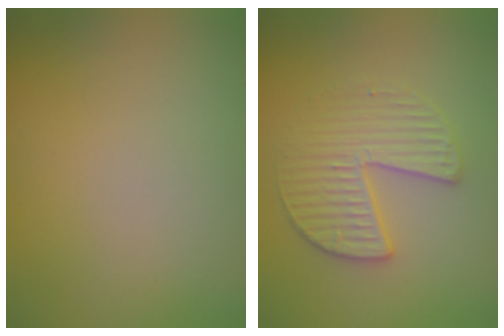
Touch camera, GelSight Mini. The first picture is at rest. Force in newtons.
{"total": 3.4, "press": 3.3, "slide": 0.7}